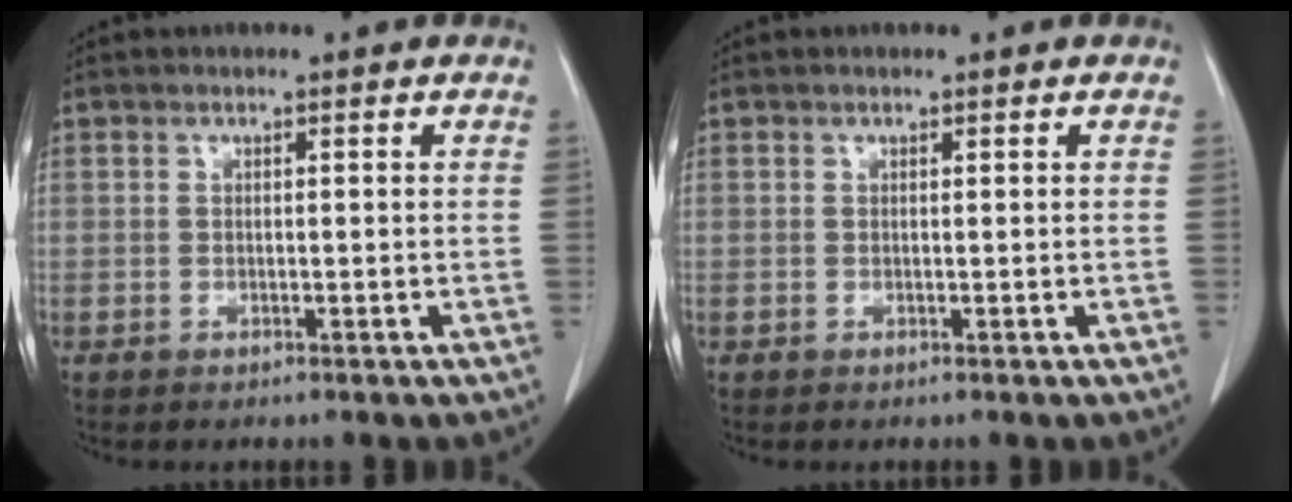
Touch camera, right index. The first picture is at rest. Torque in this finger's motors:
{"motor_torque": [-0.03, -0.06, -0.02, 0.01]}